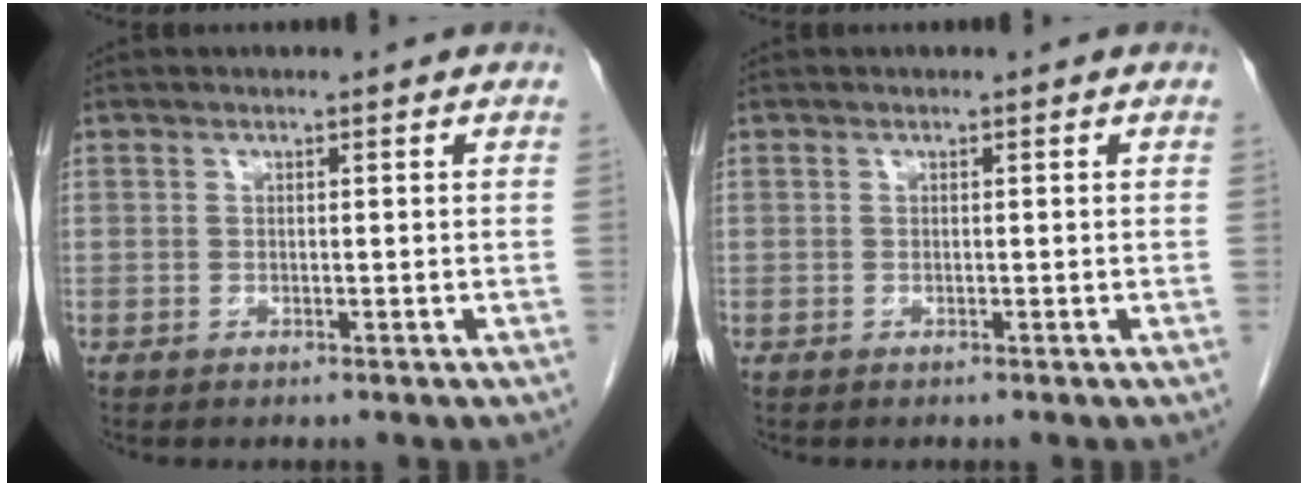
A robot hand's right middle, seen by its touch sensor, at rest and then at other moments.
{"total": 0.0}